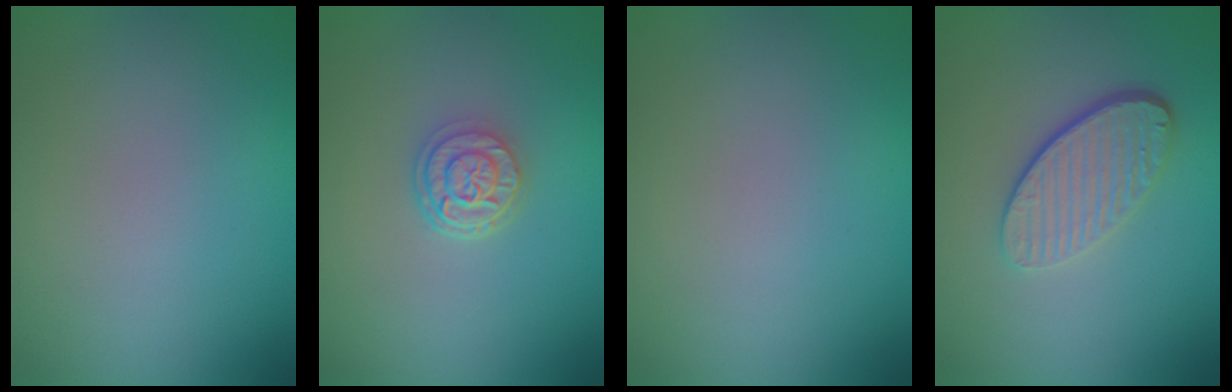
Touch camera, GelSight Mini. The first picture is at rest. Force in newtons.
{"total": 3.0, "press": 2.4, "slide": 1.9}
{"total": 0.0}
{"total": 4.5, "press": 3.2, "slide": 3.1}